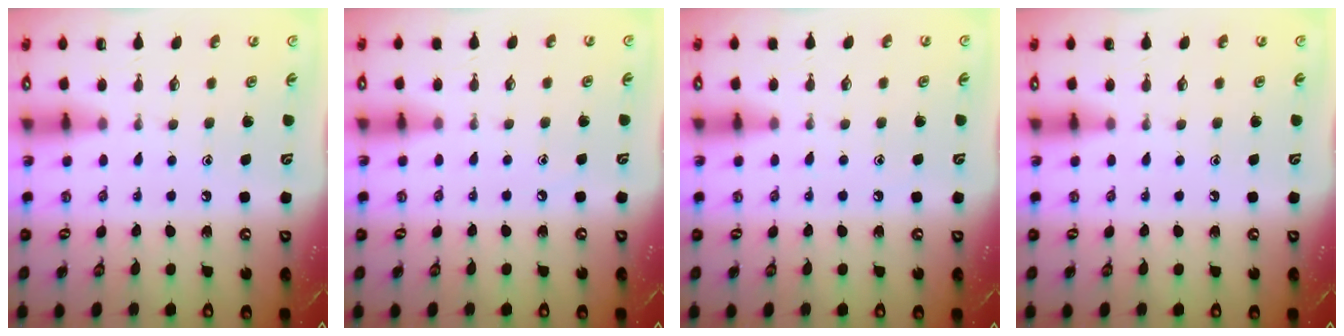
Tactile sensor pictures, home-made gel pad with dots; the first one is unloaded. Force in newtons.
{"total": 1.5, "press": 1.5, "slide": 0.2}
{"total": 4.3, "press": 4.2, "slide": 0.7}
{"total": 0.0}